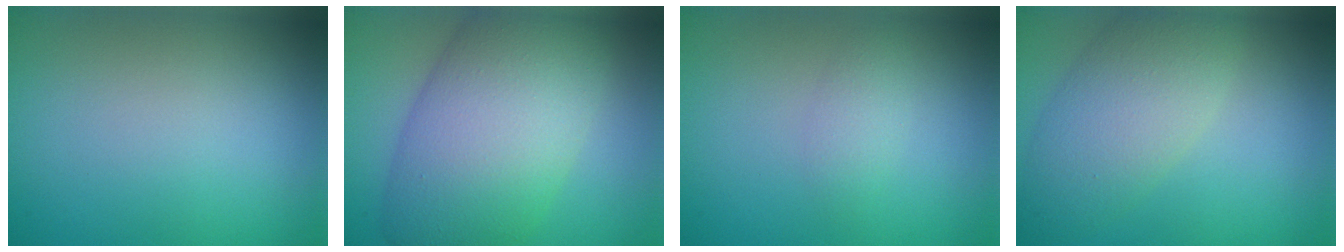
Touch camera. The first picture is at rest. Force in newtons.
{"total": 11.8, "press": 11.8, "slide": 0.4}
{"total": 1.4, "press": 1.4, "slide": 0.0}
{"total": 5.7, "press": 5.7, "slide": 0.4}